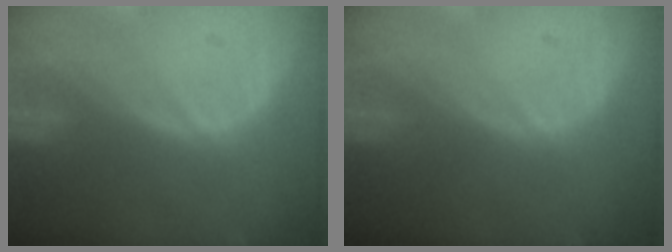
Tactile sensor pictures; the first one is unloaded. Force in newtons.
{"total": 0.0}